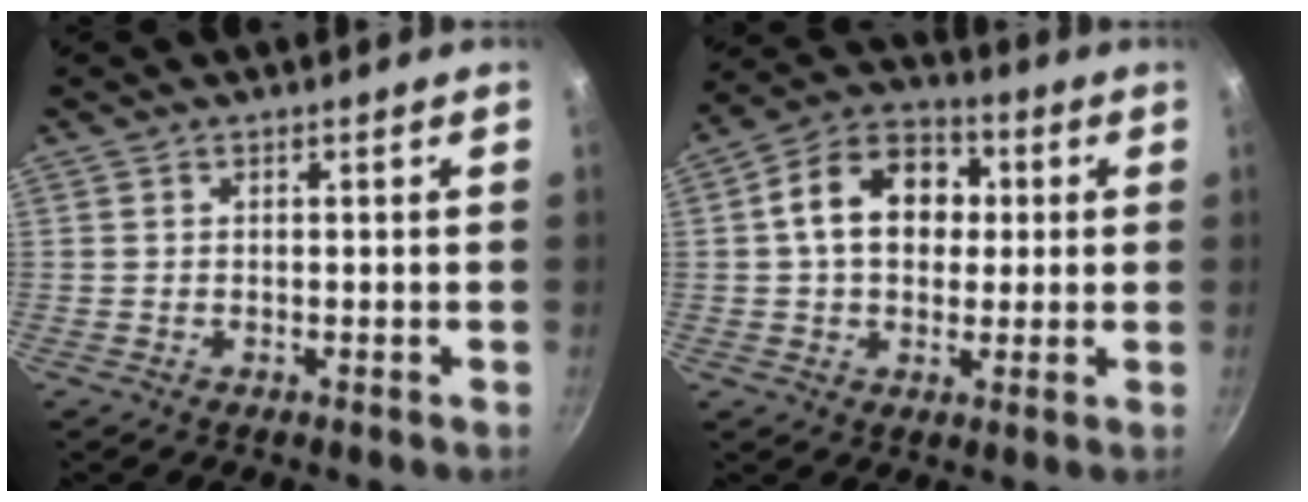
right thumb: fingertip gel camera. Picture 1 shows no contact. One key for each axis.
{"total": 13.8, "fx": 1.9, "fy": 10.3, "fz": 9.0, "tx": -0.114, "ty": 0.024, "tz": 0.013}